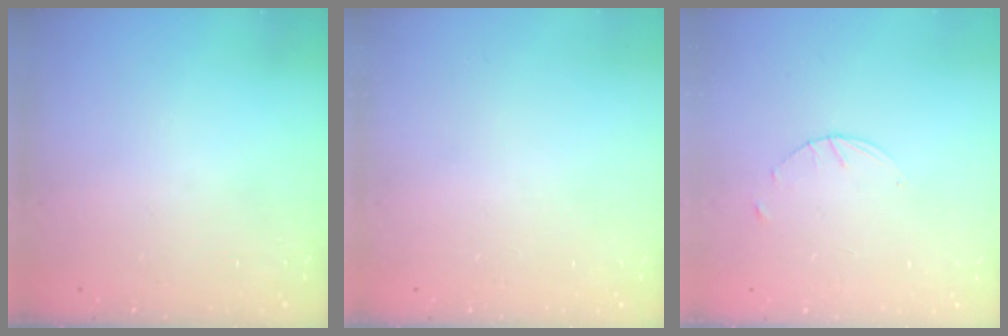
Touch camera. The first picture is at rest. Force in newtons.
{"total": 0.0}
{"total": 1.6, "press": 1.6, "slide": 0.2}